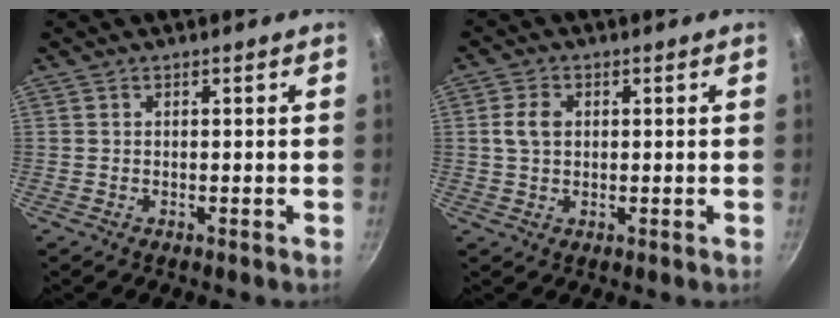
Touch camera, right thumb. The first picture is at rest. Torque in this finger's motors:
{"motor_torque": [-0.42, 0.42, 0.55, -0.07, 0.20]}